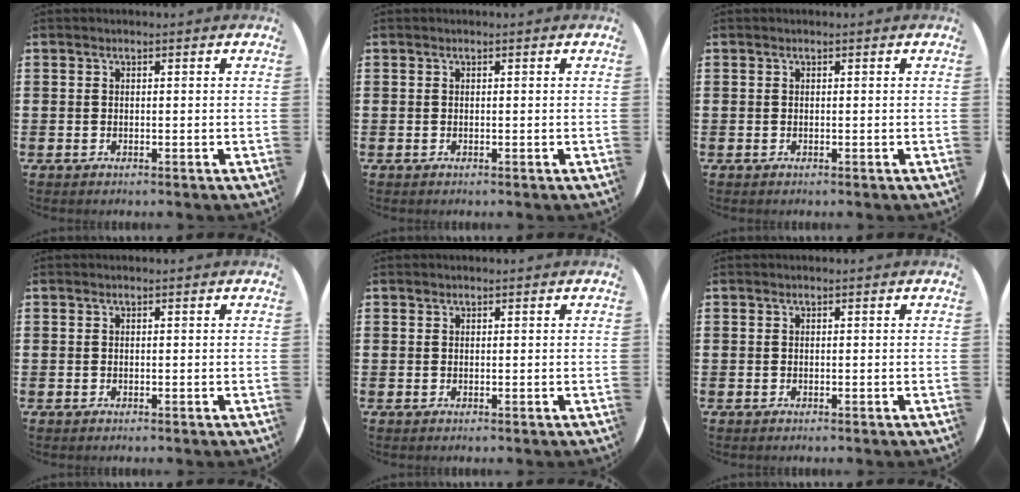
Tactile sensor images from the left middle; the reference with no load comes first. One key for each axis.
{"total": 0.0}
{"total": 0.0}
{"total": 0.0}
{"total": 0.0}
{"total": 0.0}